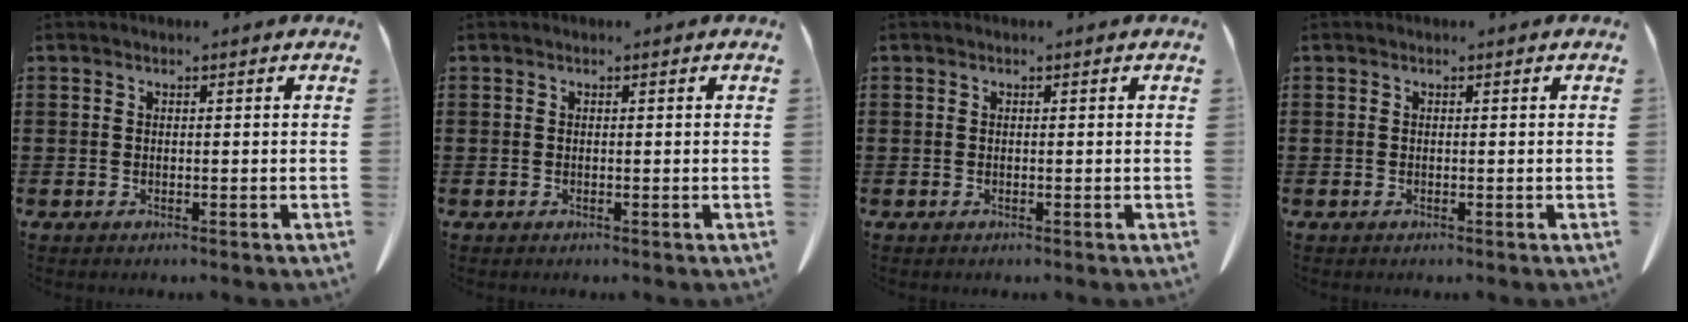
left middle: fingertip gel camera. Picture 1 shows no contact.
{"total": 0.0}
{"total": 0.0}
{"total": 0.0}